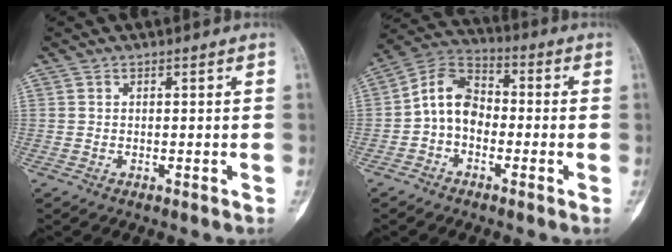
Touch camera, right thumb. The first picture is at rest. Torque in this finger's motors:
{"motor_torque": [1.36, 1.24, 0.64, -0.68, 0.09]}